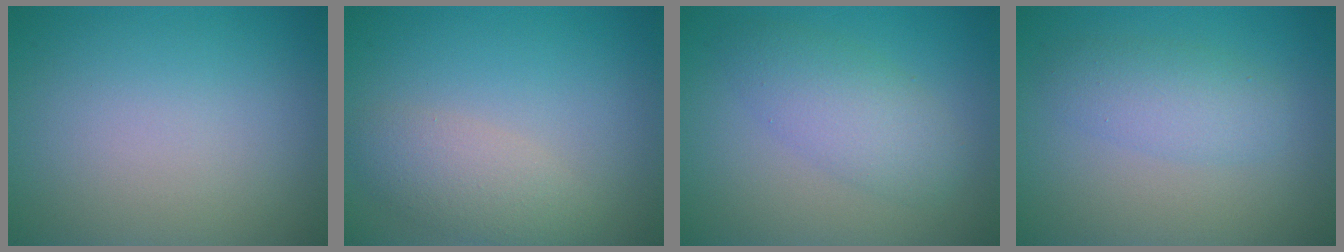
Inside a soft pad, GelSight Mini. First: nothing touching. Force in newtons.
{"total": 3.1, "press": 3.1, "slide": 0.3}
{"total": 3.8, "press": 3.8, "slide": 0.1}
{"total": 3.0, "press": 3.0, "slide": 0.1}